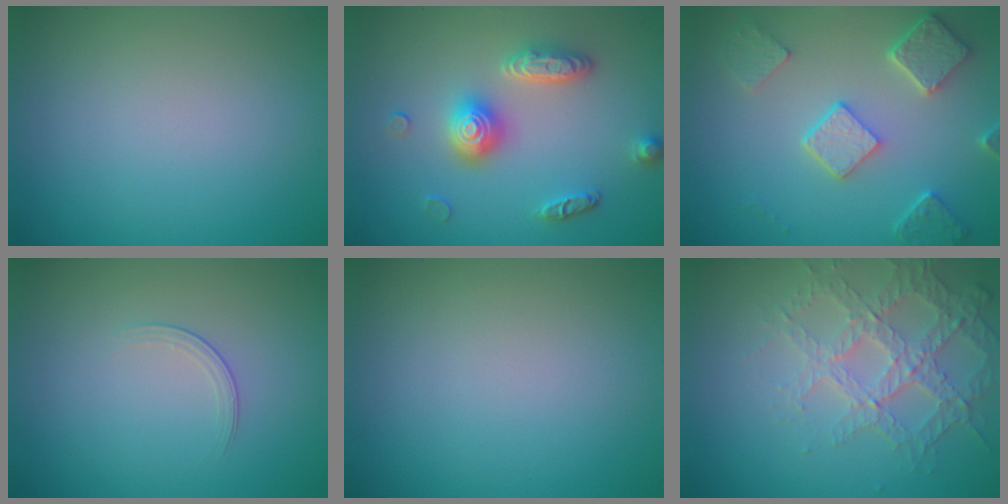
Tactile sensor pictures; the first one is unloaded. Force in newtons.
{"total": 3.7, "press": 3.5, "slide": 1.3}
{"total": 4.9, "press": 3.8, "slide": 3.0}
{"total": 1.3, "press": 0.5, "slide": 1.2}
{"total": 0.0}
{"total": 3.7, "press": 3.5, "slide": 1.2}